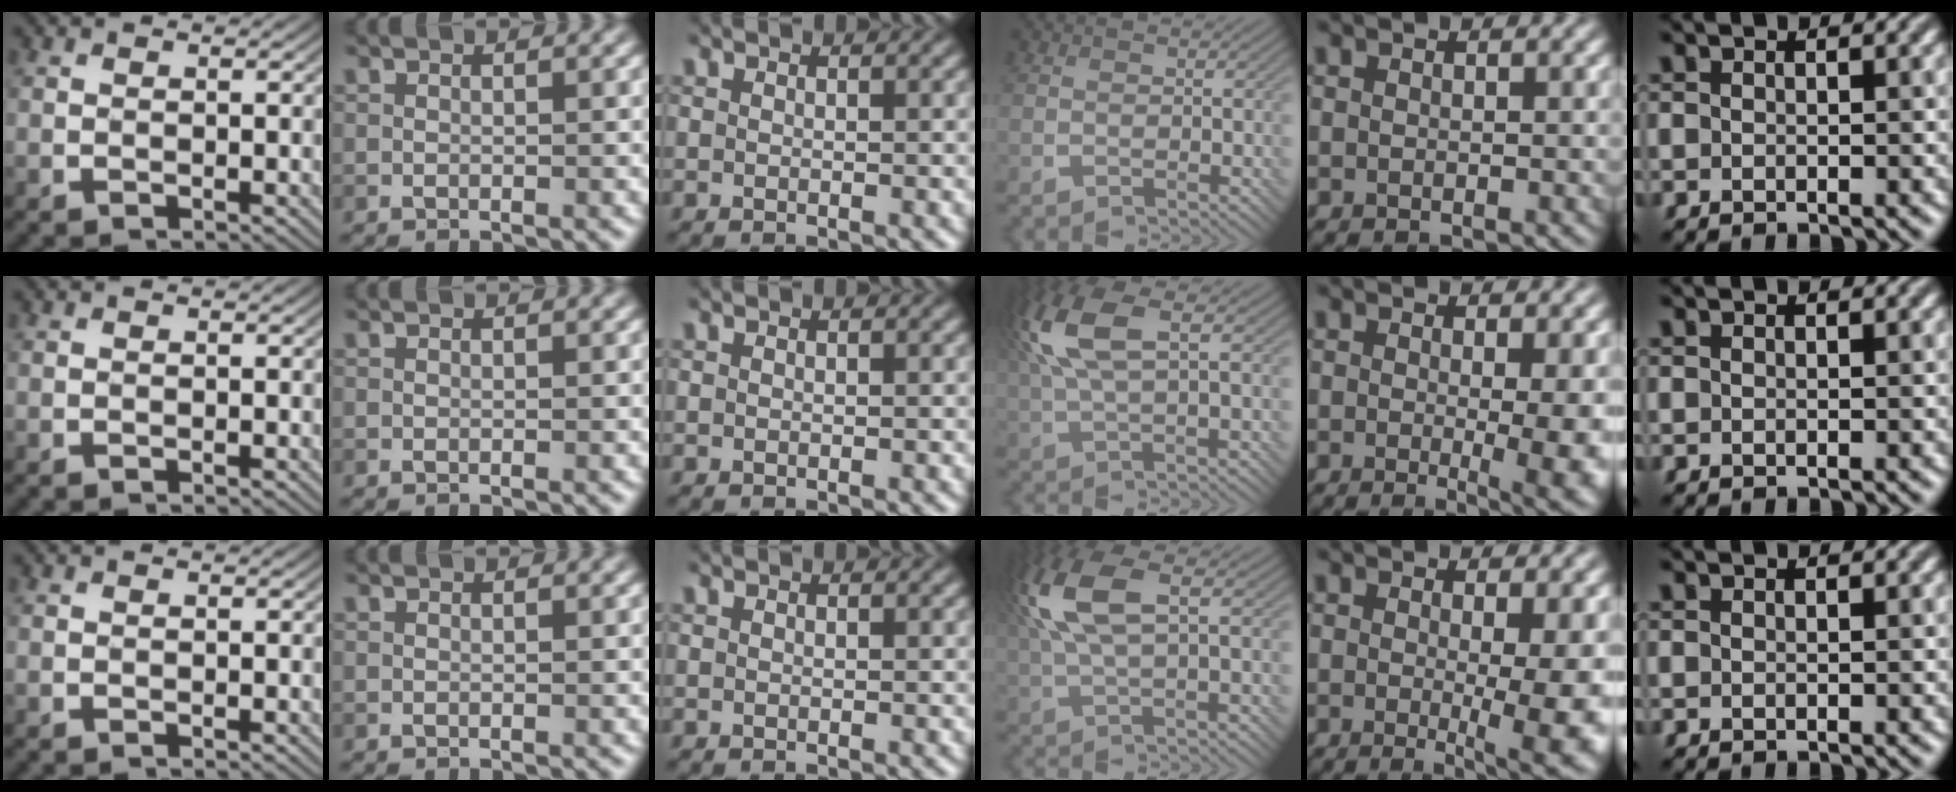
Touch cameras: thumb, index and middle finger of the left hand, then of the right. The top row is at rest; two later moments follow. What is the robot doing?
{"motion": "insert", "object": "bottle cap"}